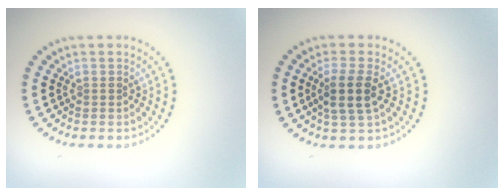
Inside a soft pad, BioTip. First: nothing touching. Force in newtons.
{"total": 2.9, "press": 2.5, "slide": 1.4}